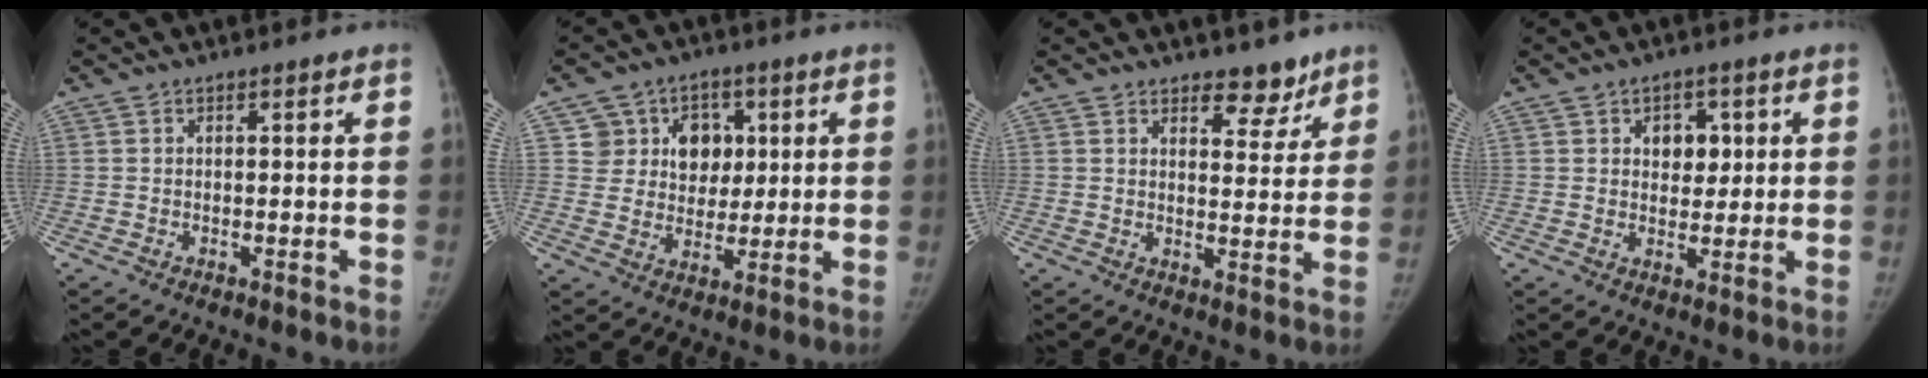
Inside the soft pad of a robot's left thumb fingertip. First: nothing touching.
{"total": 9.9, "force": [3.2, 8.9, 3.0], "torque": [0.007, -0.001, 0.051]}
{"total": 5.7, "force": [4.3, 3.1, 2.0], "torque": [0.009, -0.029, 0.062]}
{"total": 5.6, "force": [1.7, 4.2, 3.3], "torque": [-0.011, -0.006, 0.023]}